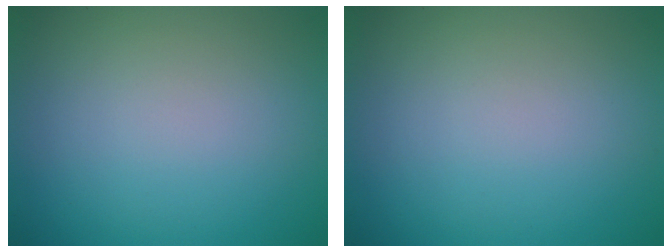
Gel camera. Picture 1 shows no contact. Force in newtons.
{"total": 0.0}